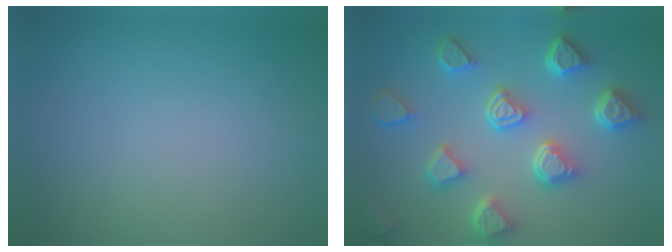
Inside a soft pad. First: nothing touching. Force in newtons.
{"total": 7.0, "press": 5.6, "slide": 4.1}